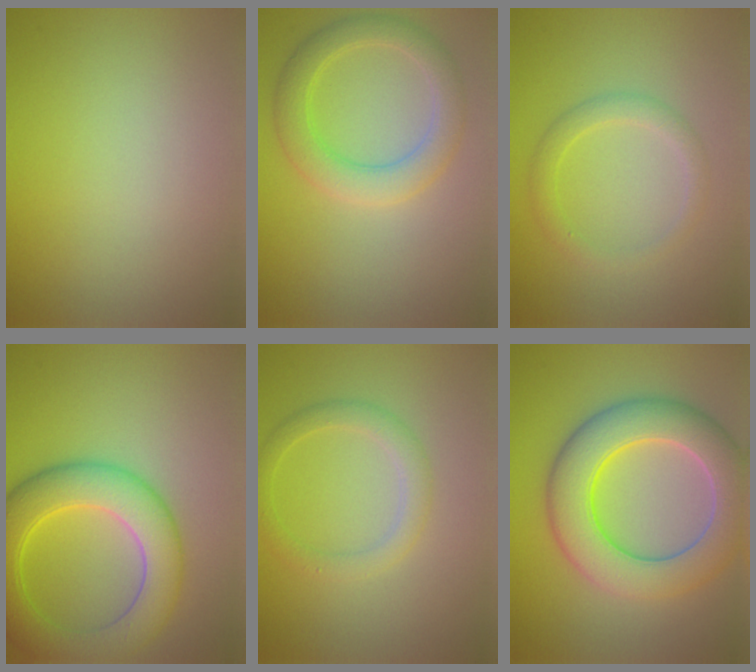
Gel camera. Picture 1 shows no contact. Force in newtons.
{"total": 4.1, "press": 4.1, "slide": 0.1}
{"total": 2.0, "press": 2.0, "slide": 0.1}
{"total": 8.1, "press": 8.1, "slide": 0.4}
{"total": 2.4, "press": 2.4, "slide": 0.1}
{"total": 9.0, "press": 9.0, "slide": 0.5}